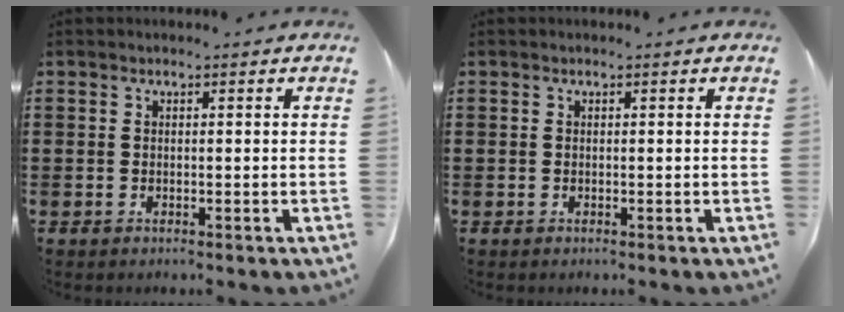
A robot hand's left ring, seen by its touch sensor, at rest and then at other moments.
{"total": 0.0}